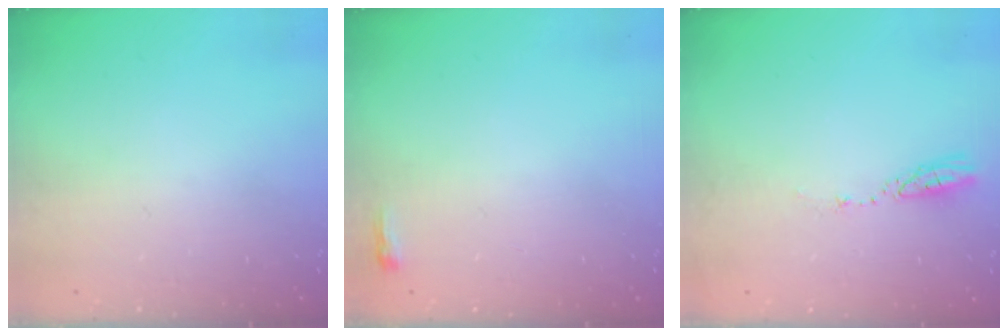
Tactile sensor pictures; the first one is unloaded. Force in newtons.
{"total": 2.3, "press": 2.2, "slide": 0.7}
{"total": 3.7, "press": 3.6, "slide": 0.3}